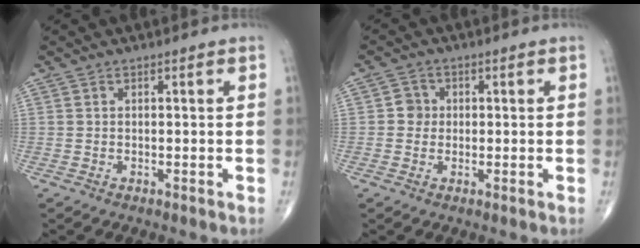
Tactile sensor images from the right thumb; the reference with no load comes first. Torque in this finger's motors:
{"motor_torque": [-0.28, 0.14, 0.03, -0.02, -0.01]}